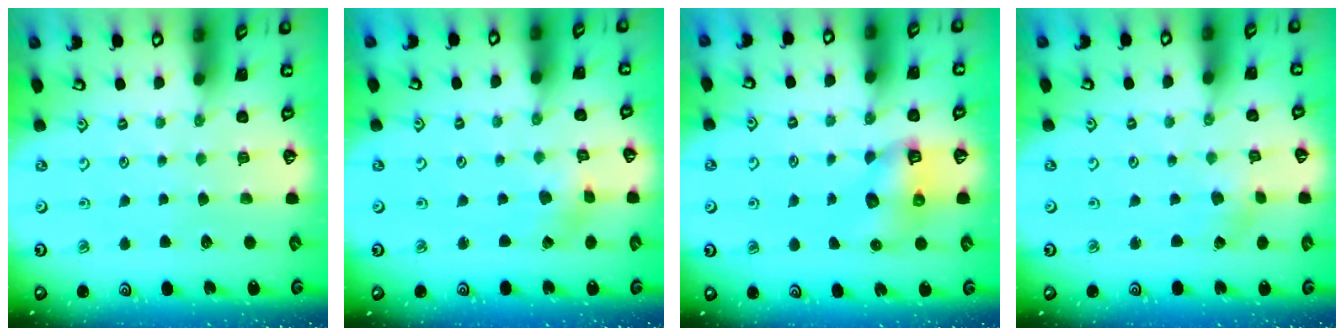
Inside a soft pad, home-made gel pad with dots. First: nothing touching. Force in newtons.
{"total": 1.3, "press": 1.3, "slide": 0.2}
{"total": 7.2, "press": 7.1, "slide": 0.9}
{"total": 1.2, "press": 1.2, "slide": 0.1}